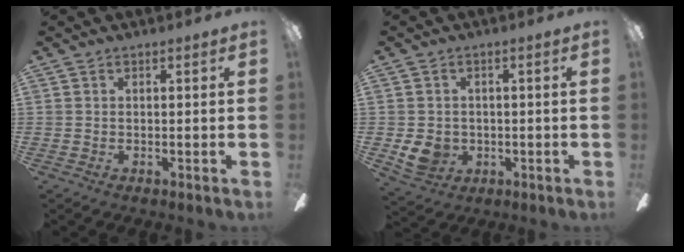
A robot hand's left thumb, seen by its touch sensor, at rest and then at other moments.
{"total": 5.8, "force": [-0.6, 5.2, 2.6], "torque": [-0.055, 0.004, -0.010]}